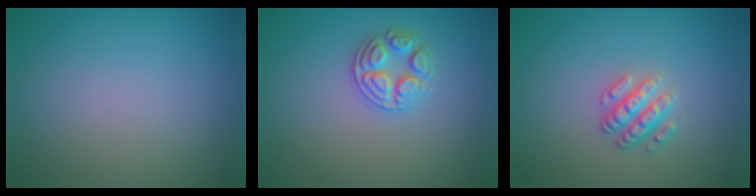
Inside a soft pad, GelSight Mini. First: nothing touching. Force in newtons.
{"total": 2.8, "press": 2.7, "slide": 0.7}
{"total": 2.5, "press": 2.4, "slide": 0.7}